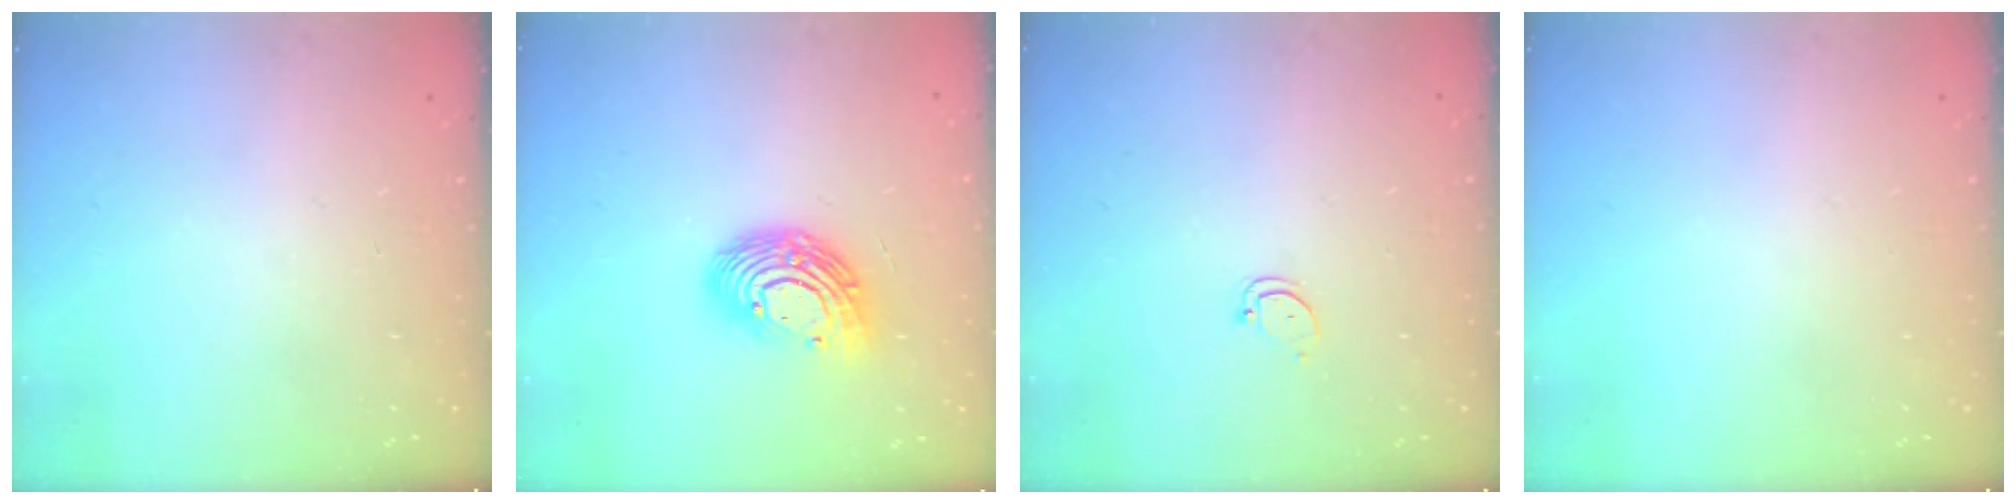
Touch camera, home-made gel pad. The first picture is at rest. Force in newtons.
{"total": 13.9, "press": 13.8, "slide": 1.1}
{"total": 2.9, "press": 2.9, "slide": 0.2}
{"total": 0.0}